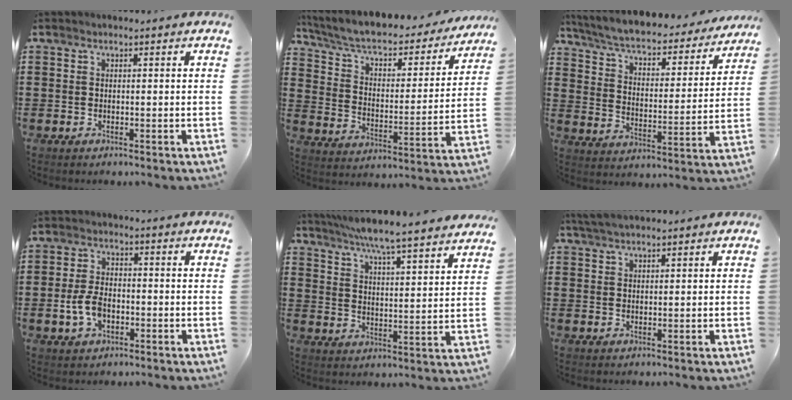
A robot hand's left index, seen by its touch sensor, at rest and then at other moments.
{"total": 5.7, "force": [4.6, 1.6, 2.9], "torque": [-0.079, -0.039, 0.075]}
{"total": 4.9, "force": [4.3, 0.5, 2.2], "torque": [-0.064, -0.037, 0.067]}
{"total": 5.4, "force": [-1.4, 3.2, 4.1], "torque": [-0.101, -0.002, -0.031]}
{"total": 5.7, "force": [5.2, -1.1, 2.0], "torque": [-0.064, -0.042, 0.084]}
{"total": 2.2, "force": [2.0, 0.1, 1.0], "torque": [-0.023, 0.003, 0.038]}